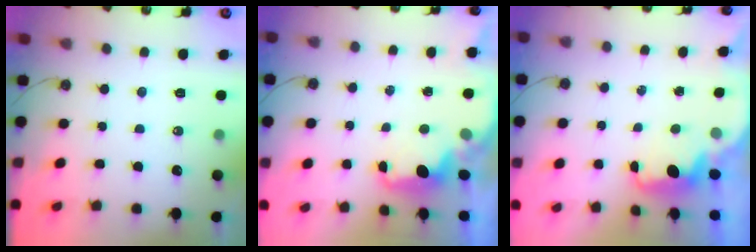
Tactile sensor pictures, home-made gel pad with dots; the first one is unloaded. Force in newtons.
{"total": 2.0, "press": 1.9, "slide": 0.8}
{"total": 2.3, "press": 2.2, "slide": 0.6}